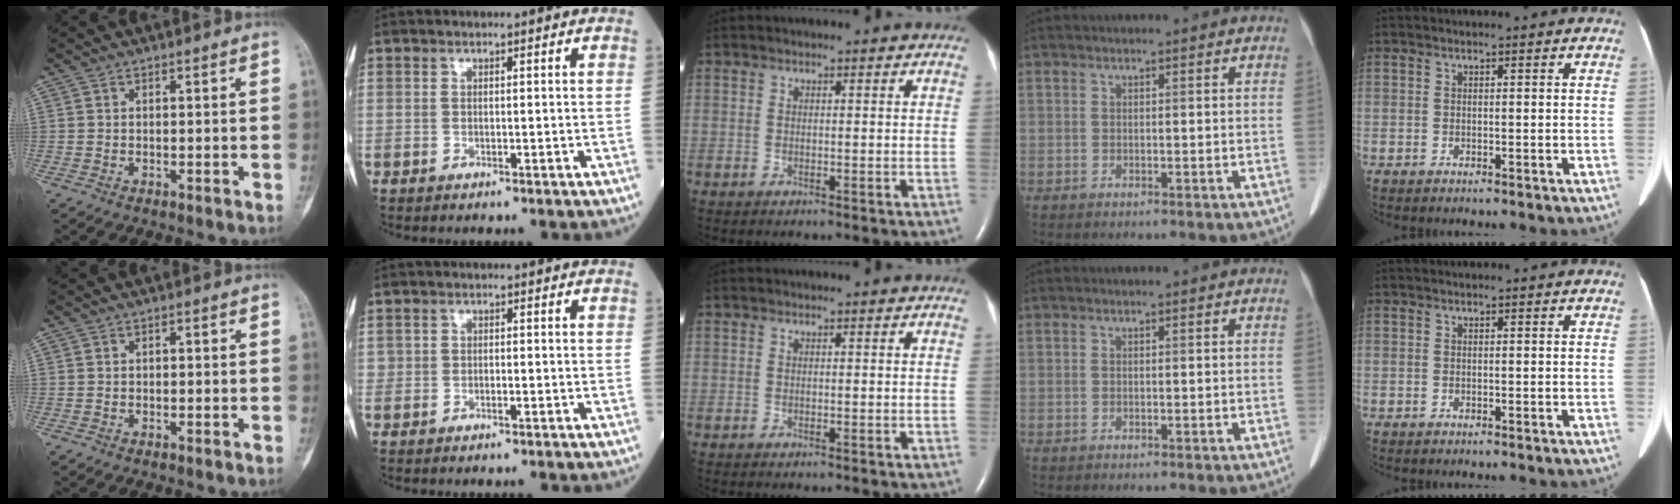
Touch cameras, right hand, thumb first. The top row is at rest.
{"thumb": {"total": 0.9, "force": [-0.1, 0.7, 0.6], "torque": [-0.005, 0.005, -0.003]}, "index": {"total": 0.7, "force": [-0.3, 0.0, 0.6], "torque": [-0.013, 0.002, -0.003]}}